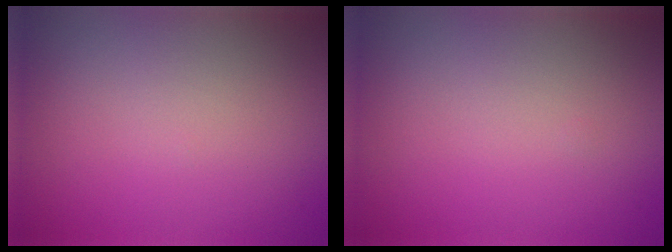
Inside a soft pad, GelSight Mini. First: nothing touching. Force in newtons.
{"total": 0.0}